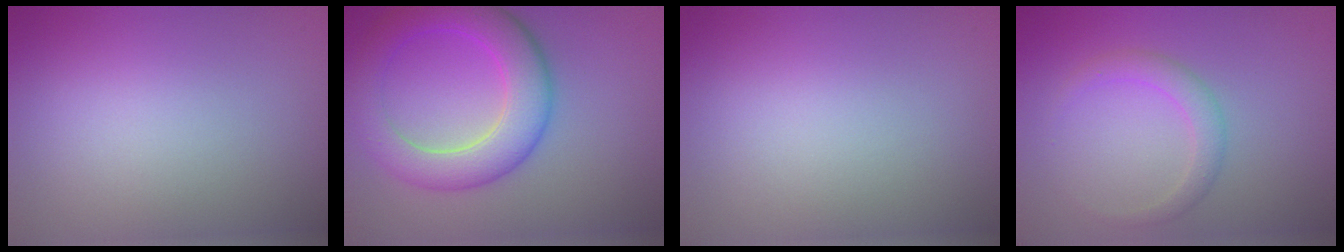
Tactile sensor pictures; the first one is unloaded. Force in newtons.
{"total": 6.6, "press": 6.6, "slide": 0.2}
{"total": 0.0}
{"total": 2.0, "press": 2.0, "slide": 0.2}